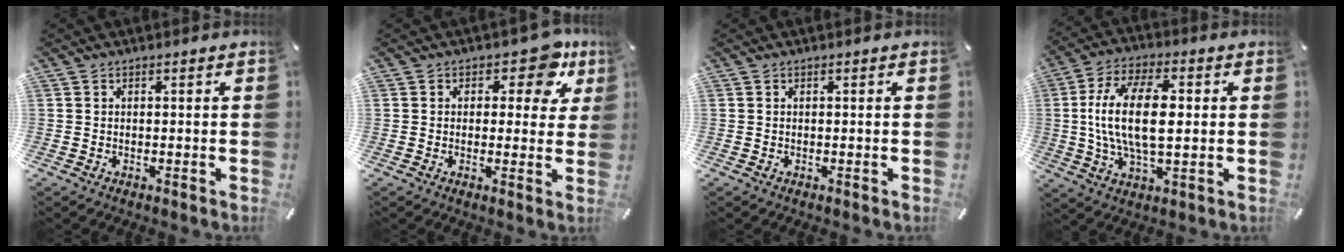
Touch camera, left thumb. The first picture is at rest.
{"total": 8.5, "force": [4.0, 4.9, 5.7], "torque": [-0.057, -0.019, 0.062]}
{"total": 0.0}
{"total": 15.2, "force": [1.3, 7.2, 13.4], "torque": [-0.269, 0.003, 0.018]}